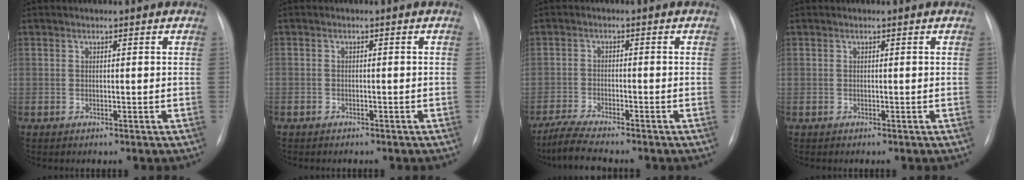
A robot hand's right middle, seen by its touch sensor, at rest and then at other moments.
{"total": 1.6, "force": [-1.3, 0.8, 0.5], "torque": [-0.010, 0.000, -0.013]}
{"total": 6.0, "force": [-5.2, 0.1, 3.0], "torque": [-0.057, -0.021, -0.091]}
{"total": 0.0}